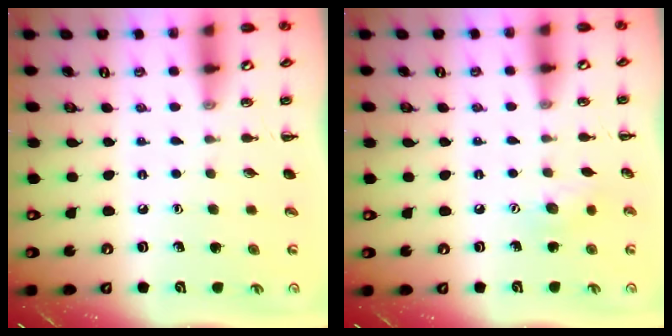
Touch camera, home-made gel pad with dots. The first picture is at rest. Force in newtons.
{"total": 6.7, "press": 6.6, "slide": 1.0}